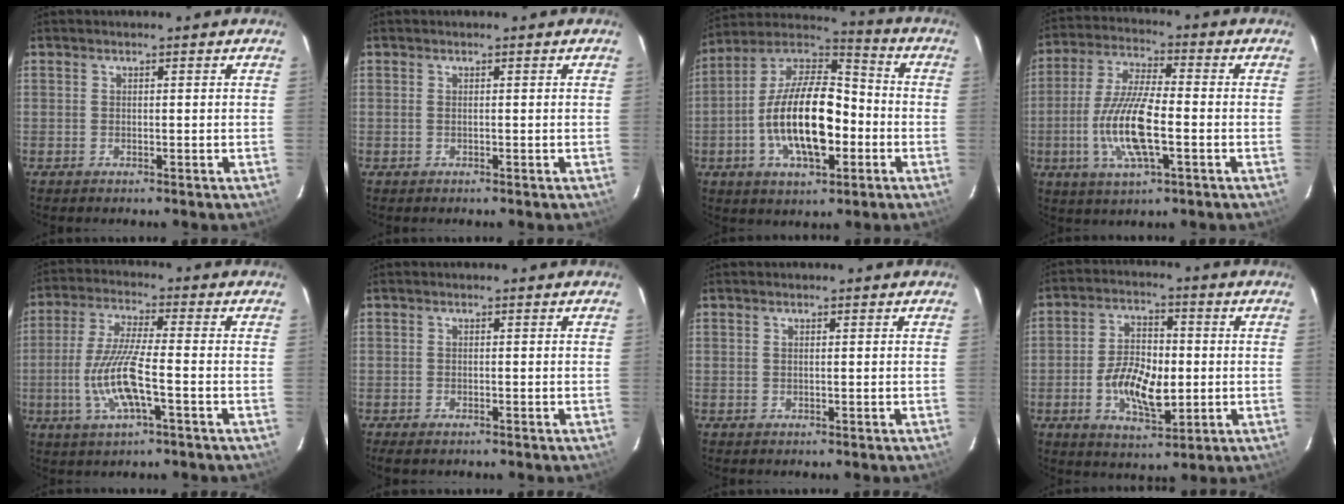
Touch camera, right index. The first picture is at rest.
{"total": 0.0}
{"total": 18.7, "force": [-4.3, 8.5, 16.1], "torque": [-0.304, 0.007, -0.081]}
{"total": 13.1, "force": [-3.1, 3.4, 12.3], "torque": [-0.253, -0.004, -0.063]}
{"total": 10.8, "force": [-3.3, 1.6, 10.2], "torque": [-0.212, -0.006, -0.062]}
{"total": 2.3, "force": [-1.8, 0.8, 1.1], "torque": [-0.027, -0.008, -0.033]}
{"total": 0.0}
{"total": 10.9, "force": [-2.0, 5.6, 9.2], "torque": [-0.176, 0.006, -0.030]}